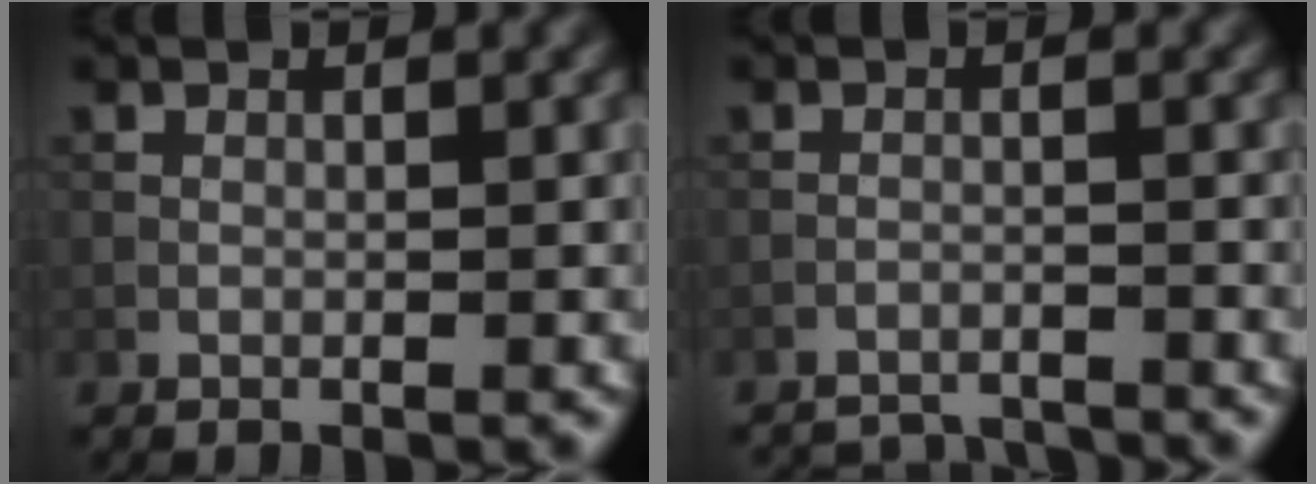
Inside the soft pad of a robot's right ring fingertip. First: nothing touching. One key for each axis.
{"total": 4.9, "fx": -4.9, "fy": 0.6, "fz": 0.4, "tx": -0.006, "ty": -0.006, "tz": -0.070}